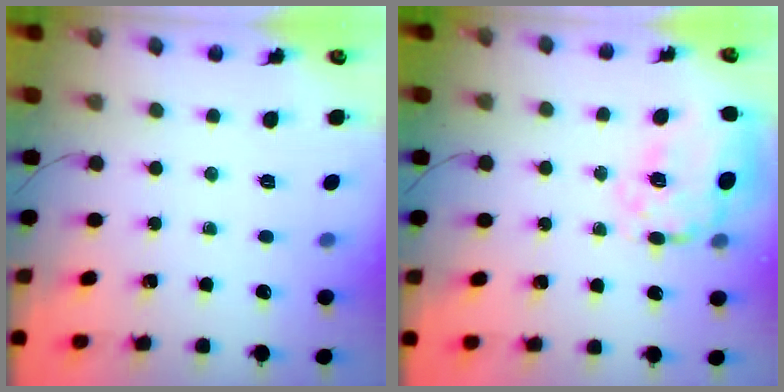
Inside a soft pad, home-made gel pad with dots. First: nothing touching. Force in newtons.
{"total": 22.6, "press": 22.3, "slide": 3.4}